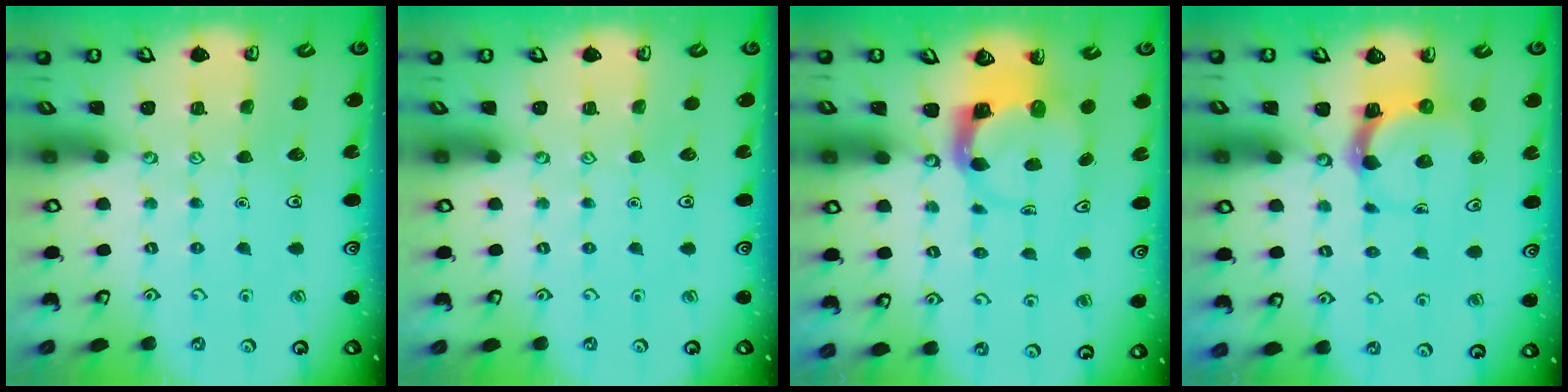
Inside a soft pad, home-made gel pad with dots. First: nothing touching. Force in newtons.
{"total": 0.0}
{"total": 3.7, "press": 3.7, "slide": 0.5}
{"total": 4.8, "press": 4.8, "slide": 0.6}